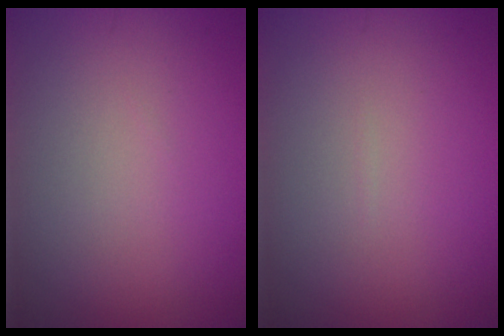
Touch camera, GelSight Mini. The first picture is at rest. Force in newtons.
{"total": 0.0}